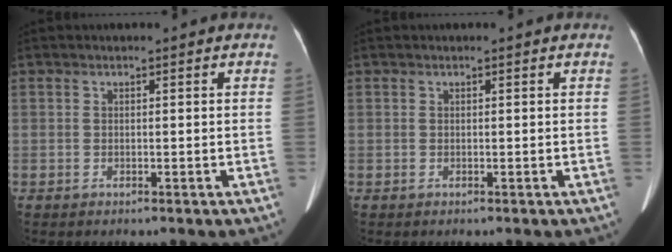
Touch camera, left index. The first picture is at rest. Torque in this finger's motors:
{"motor_torque": [0.00, 0.00, 0.00, 0.00]}